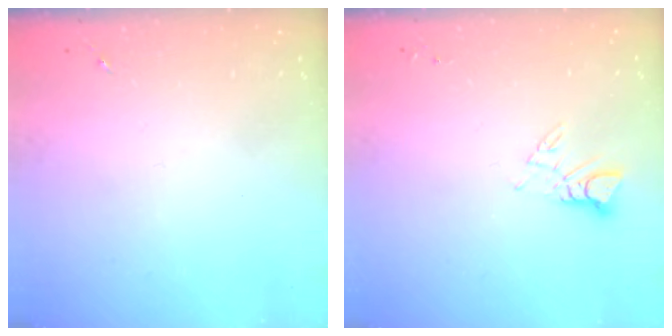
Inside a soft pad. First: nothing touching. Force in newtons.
{"total": 3.8, "press": 3.8, "slide": 0.2}